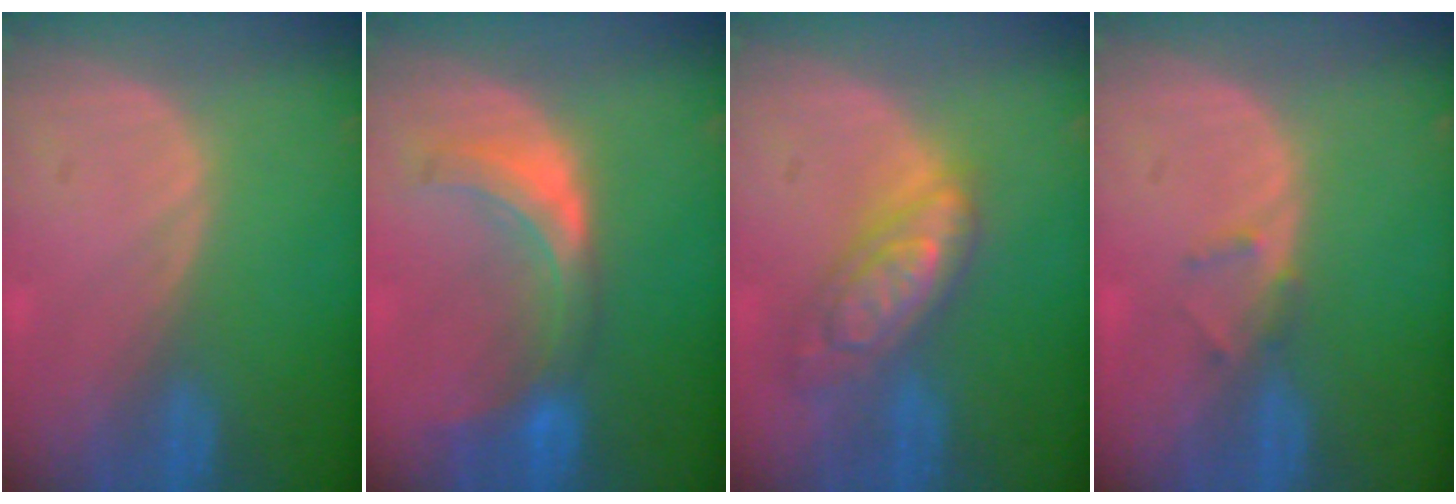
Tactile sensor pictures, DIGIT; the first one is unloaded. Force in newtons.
{"total": 7.4, "press": 6.8, "slide": 2.8}
{"total": 7.5, "press": 7.5, "slide": 0.4}
{"total": 1.3, "press": 1.1, "slide": 0.8}